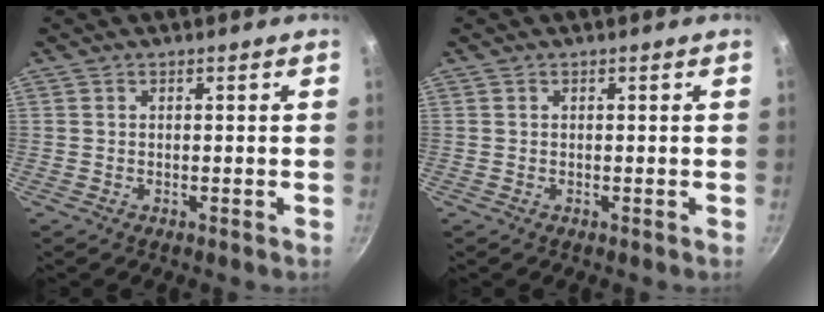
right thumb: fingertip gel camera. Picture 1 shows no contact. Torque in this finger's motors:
{"motor_torque": [0.00, 0.00, 0.00, 0.00, 0.00]}